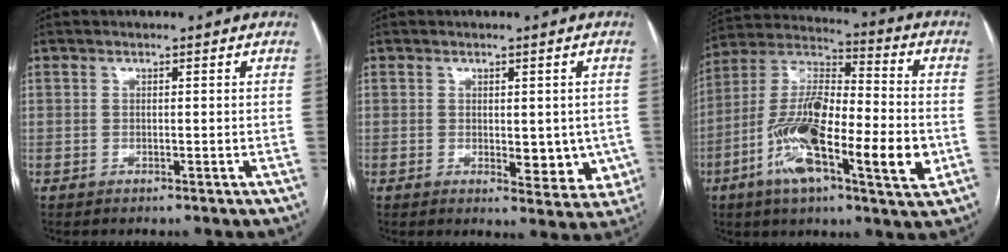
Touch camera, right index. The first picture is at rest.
{"total": 6.5, "force": [-0.8, 3.2, 5.6], "torque": [-0.047, -0.012, -0.006]}
{"total": 20.4, "force": [-5.7, 5.0, 18.9], "torque": [-0.347, -0.001, -0.101]}